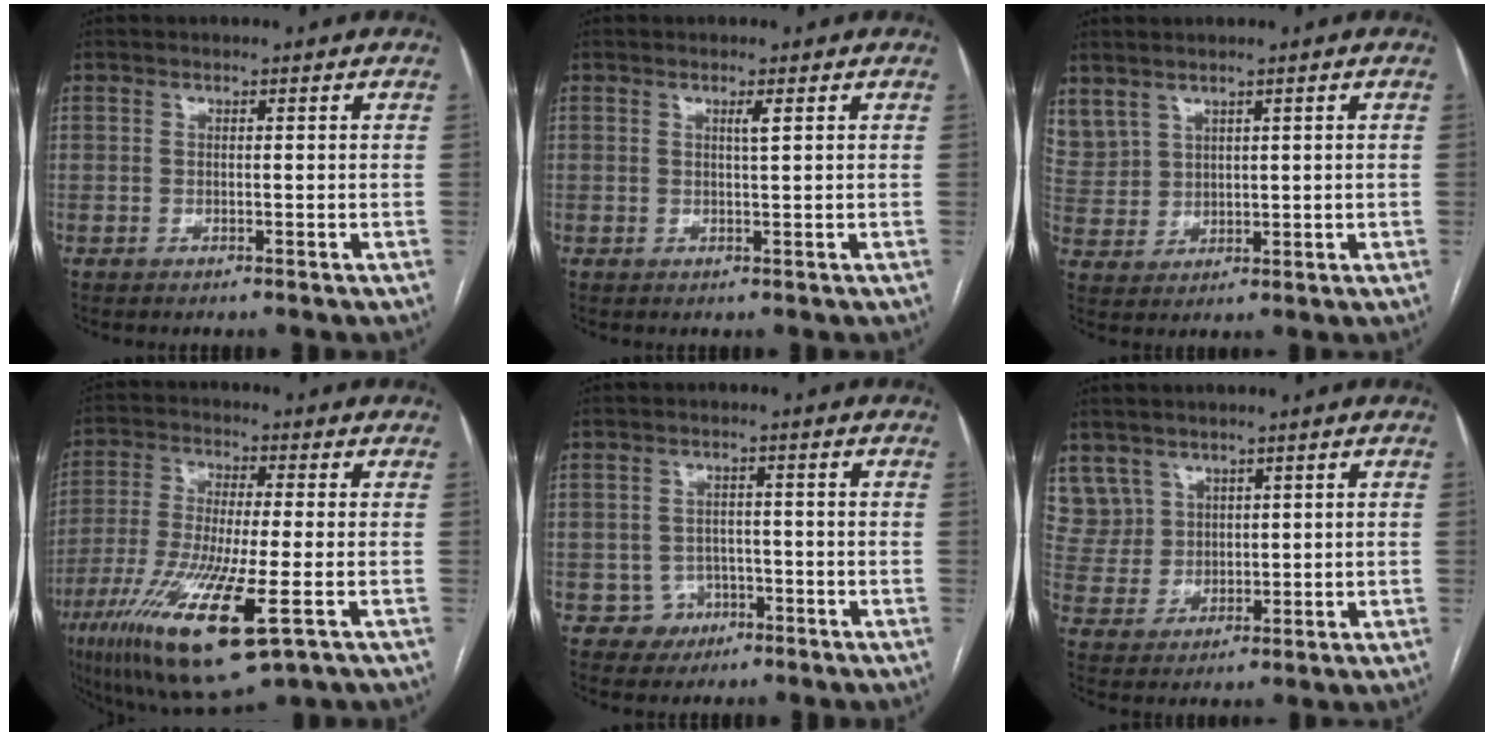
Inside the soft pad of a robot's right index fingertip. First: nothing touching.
{"total": 1.3, "force": [0.6, -0.2, 1.1], "torque": [-0.021, -0.003, 0.010]}
{"total": 9.1, "force": [5.6, 6.3, 3.2], "torque": [-0.098, 0.019, 0.137]}
{"total": 17.2, "force": [-7.4, 2.4, 15.4], "torque": [-0.314, -0.044, -0.126]}
{"total": 3.9, "force": [-1.7, 3.5, -0.1], "torque": [0.014, 0.017, -0.021]}
{"total": 7.1, "force": [4.4, 5.5, 0.2], "torque": [-0.006, 0.014, 0.104]}